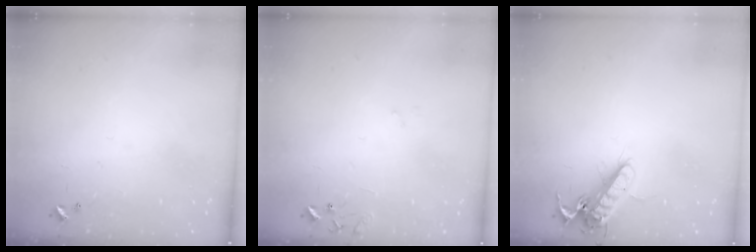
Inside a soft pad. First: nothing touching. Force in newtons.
{"total": 9.5, "press": 9.5, "slide": 0.9}
{"total": 13.8, "press": 13.7, "slide": 2.0}